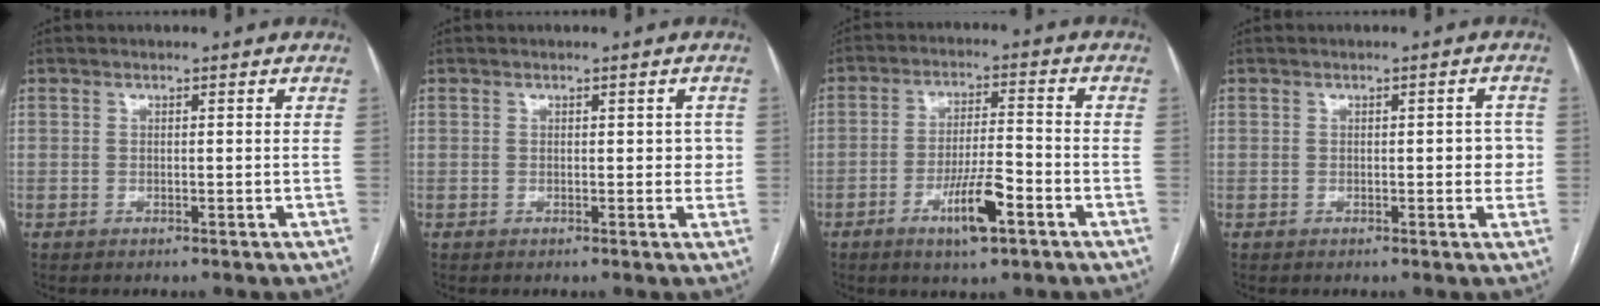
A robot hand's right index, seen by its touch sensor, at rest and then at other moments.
{"total": 2.3, "force": [0.3, 1.4, 1.8], "torque": [-0.012, 0.009, 0.003]}
{"total": 8.1, "force": [-4.0, 1.3, 6.9], "torque": [-0.127, -0.003, -0.066]}
{"total": 3.0, "force": [0.0, 1.3, 2.7], "torque": [-0.022, 0.010, 0.000]}